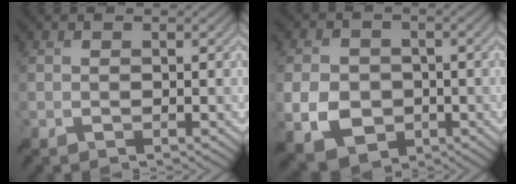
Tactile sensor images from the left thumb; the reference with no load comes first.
{"total": 6.9, "force": [-1.8, 5.2, 4.1], "torque": [-0.102, -0.017, -0.038]}